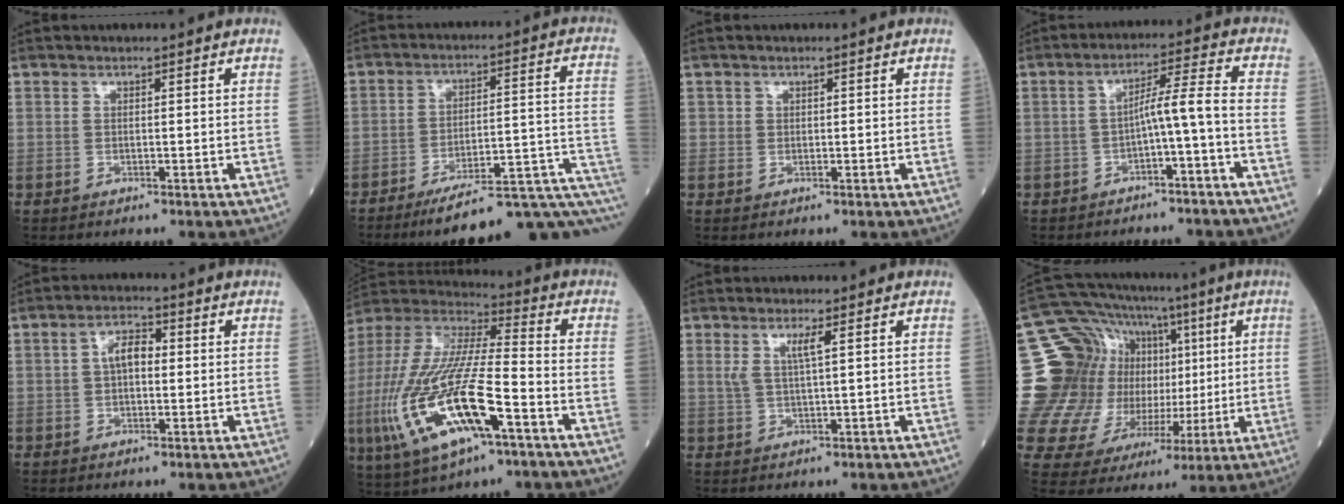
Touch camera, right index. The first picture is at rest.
{"total": 17.3, "force": [-12.2, 1.5, 12.1], "torque": [-0.107, 0.040, -0.176]}
{"total": 0.6, "force": [0.2, 0.6, 0.0], "torque": [0.009, 0.003, 0.000]}
{"total": 5.5, "force": [-2.2, -0.5, 5.0], "torque": [-0.077, 0.022, -0.033]}
{"total": 4.3, "force": [0.5, 2.0, 3.8], "torque": [-0.071, 0.015, 0.006]}
{"total": 23.4, "force": [-8.2, 5.7, 21.2], "torque": [-0.509, -0.041, -0.148]}
{"total": 2.7, "force": [1.1, -0.2, 2.5], "torque": [-0.056, -0.001, 0.024]}
{"total": 23.1, "force": [3.5, 18.7, 13.1], "torque": [-0.238, 0.081, 0.085]}